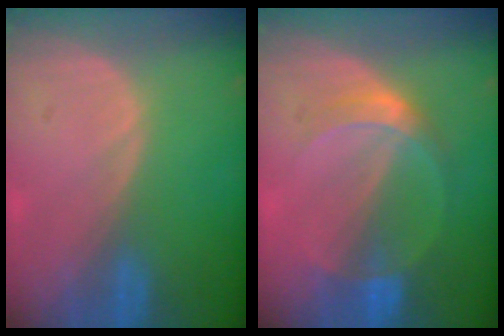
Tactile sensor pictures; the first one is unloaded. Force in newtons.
{"total": 5.2, "press": 4.7, "slide": 2.0}